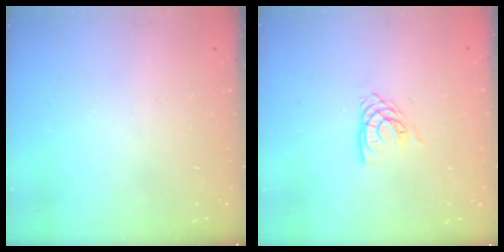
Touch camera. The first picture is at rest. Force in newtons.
{"total": 6.0, "press": 6.0, "slide": 0.5}